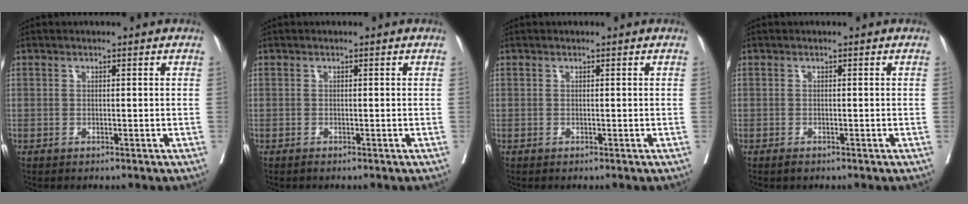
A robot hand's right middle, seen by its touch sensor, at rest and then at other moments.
{"total": 0.0}
{"total": 0.0}
{"total": 0.6, "force": [-0.5, 0.2, 0.3], "torque": [-0.008, -0.002, -0.005]}